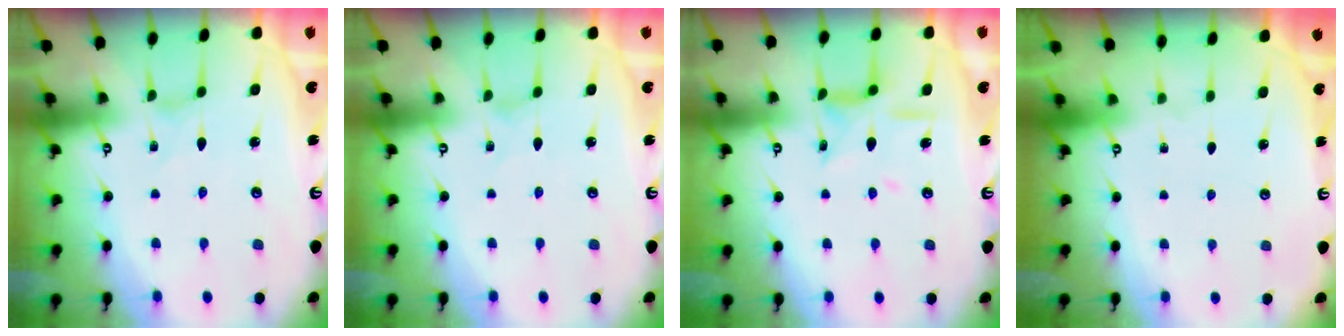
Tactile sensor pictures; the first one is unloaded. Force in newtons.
{"total": 0.0}
{"total": 10.0, "press": 10.0, "slide": 0.8}
{"total": 0.0}